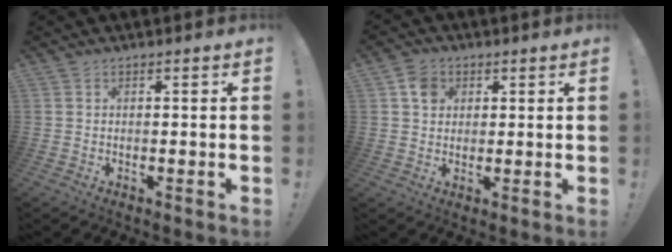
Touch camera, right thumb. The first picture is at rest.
{"total": 5.8, "force": [2.1, 5.0, 1.9], "torque": [-0.018, 0.001, 0.038]}